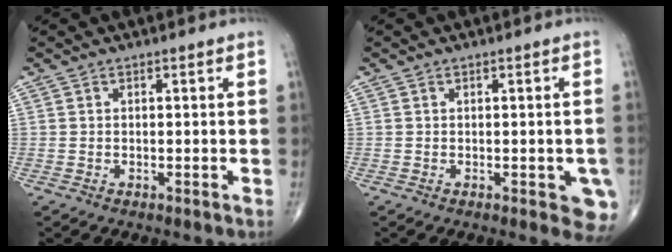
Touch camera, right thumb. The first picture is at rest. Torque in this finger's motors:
{"motor_torque": [1.39, 0.85, 0.45, -0.56, 0.19]}